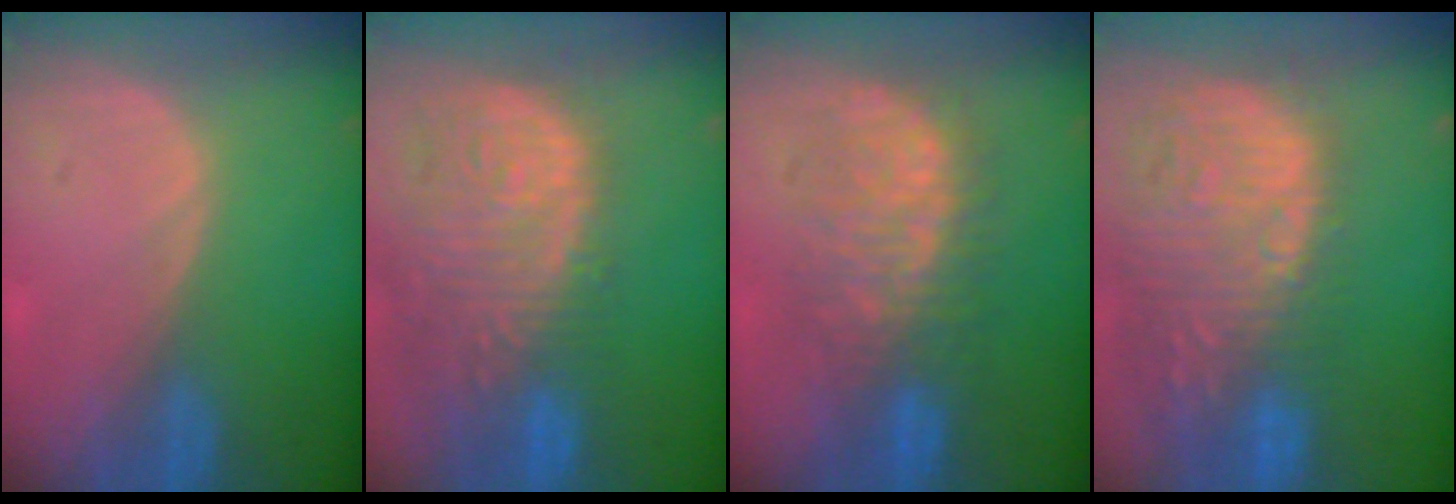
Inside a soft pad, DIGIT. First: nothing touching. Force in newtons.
{"total": 14.5, "press": 11.9, "slide": 8.2}
{"total": 8.6, "press": 8.6, "slide": 0.4}
{"total": 15.8, "press": 12.9, "slide": 9.1}